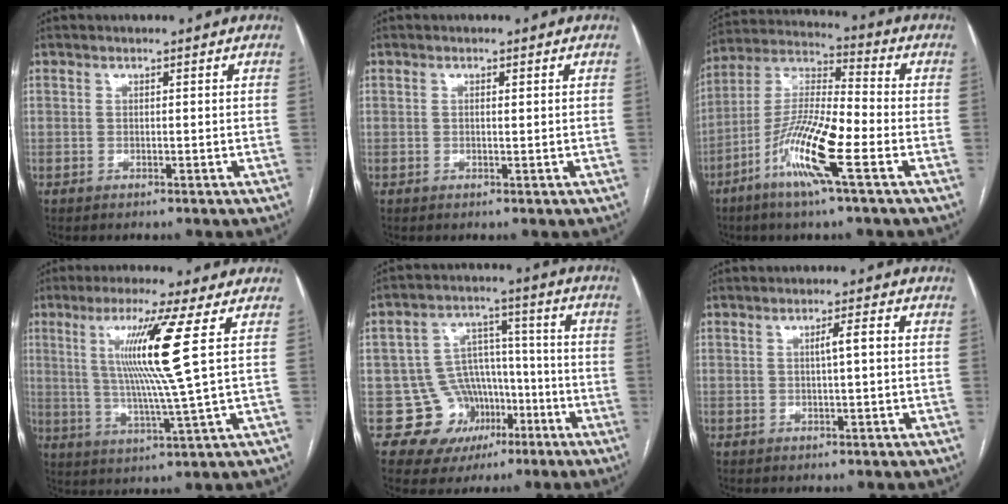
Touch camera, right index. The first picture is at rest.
{"total": 0.6, "force": [0.2, 0.0, 0.5], "torque": [-0.013, 0.000, 0.002]}
{"total": 13.9, "force": [-5.8, 0.9, 12.6], "torque": [-0.253, -0.010, -0.116]}
{"total": 11.2, "force": [3.2, -2.5, 10.4], "torque": [-0.192, -0.009, 0.061]}
{"total": 11.2, "force": [-4.2, 10.3, 1.7], "torque": [-0.020, 0.062, -0.050]}
{"total": 2.4, "force": [0.2, -0.1, 2.4], "torque": [-0.038, 0.004, 0.003]}